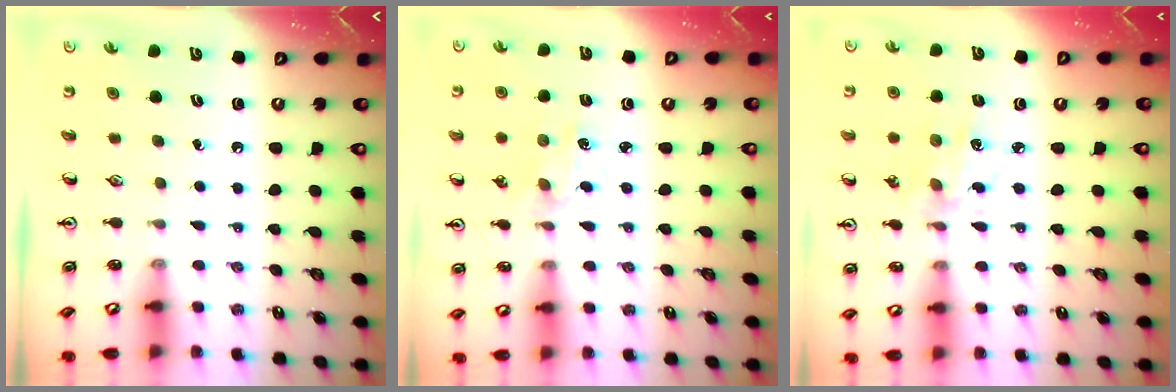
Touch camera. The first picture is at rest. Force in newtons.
{"total": 0.9, "press": 0.8, "slide": 0.2}
{"total": 3.9, "press": 3.8, "slide": 1.0}